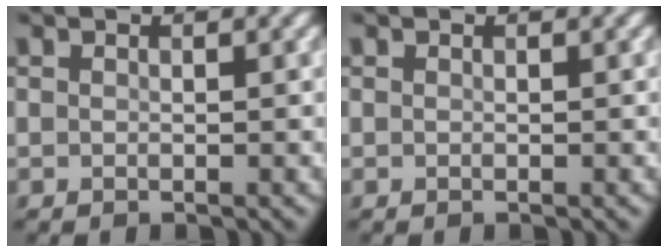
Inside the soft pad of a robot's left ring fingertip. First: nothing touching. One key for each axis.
{"total": 0.0}